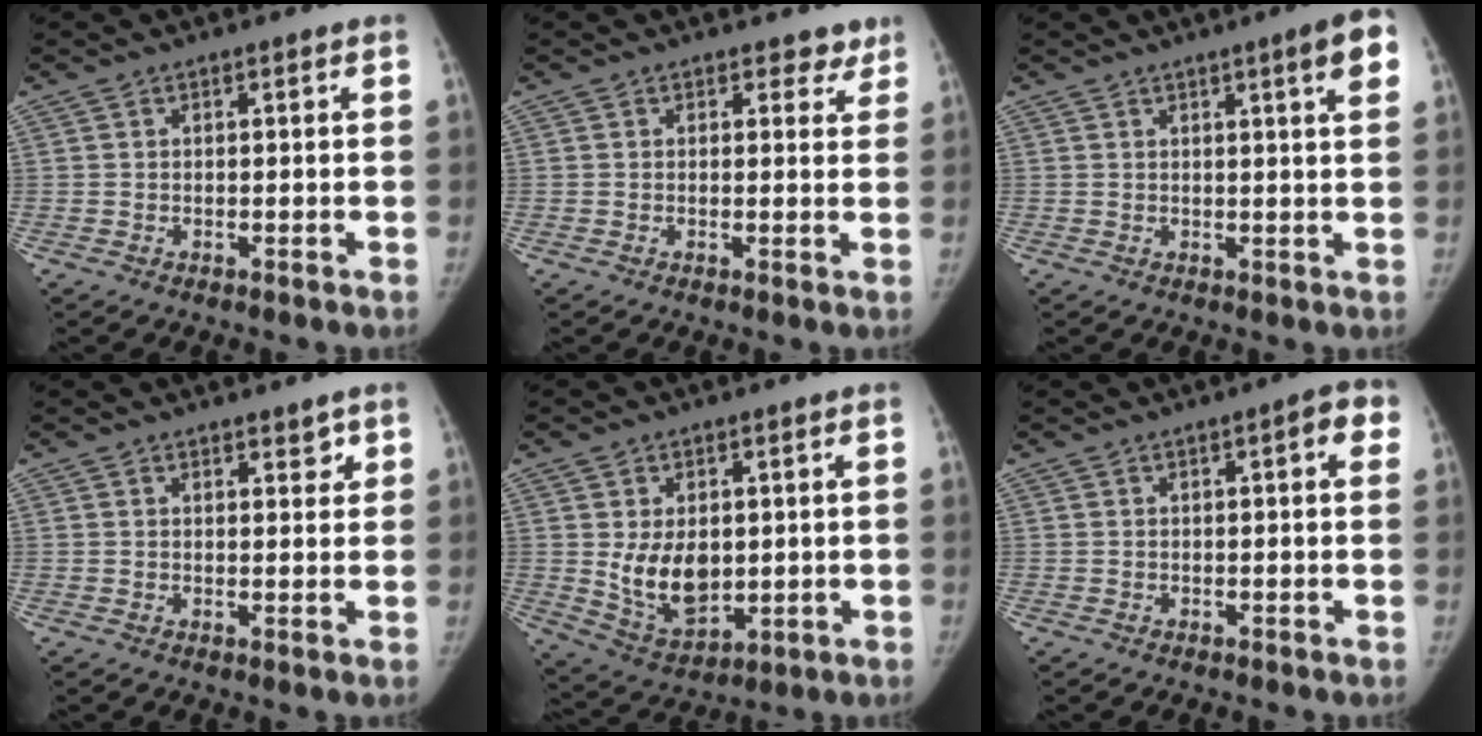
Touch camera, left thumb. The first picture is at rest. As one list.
[{"total": 2.6, "force": [2.0, 1.6, 0.3], "torque": [0.030, -0.010, 0.015]}, {"total": 6.1, "force": [2.8, 0.5, 5.4], "torque": [-0.066, -0.008, 0.034]}, {"total": 2.4, "force": [1.7, 1.1, 1.1], "torque": [0.003, -0.010, 0.024]}, {"total": 10.2, "force": [0.7, 6.8, 7.5], "torque": [-0.098, -0.020, 0.033]}, {"total": 3.7, "force": [1.0, 1.0, 3.3], "torque": [-0.028, 0.005, 0.005]}]